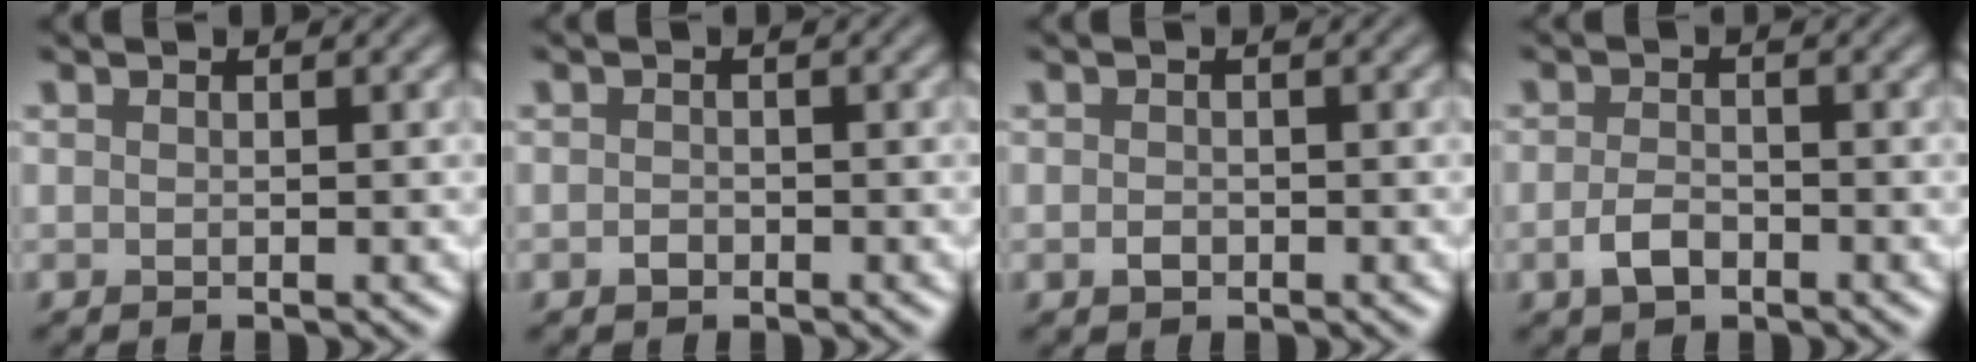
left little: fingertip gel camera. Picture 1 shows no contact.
{"total": 0.8, "force": [-0.5, 0.6, 0.2], "torque": [-0.003, -0.003, -0.014]}
{"total": 1.0, "force": [-0.4, 0.8, 0.5], "torque": [-0.009, -0.003, -0.012]}
{"total": 2.0, "force": [-1.1, 1.1, 1.3], "torque": [-0.027, 0.000, -0.026]}